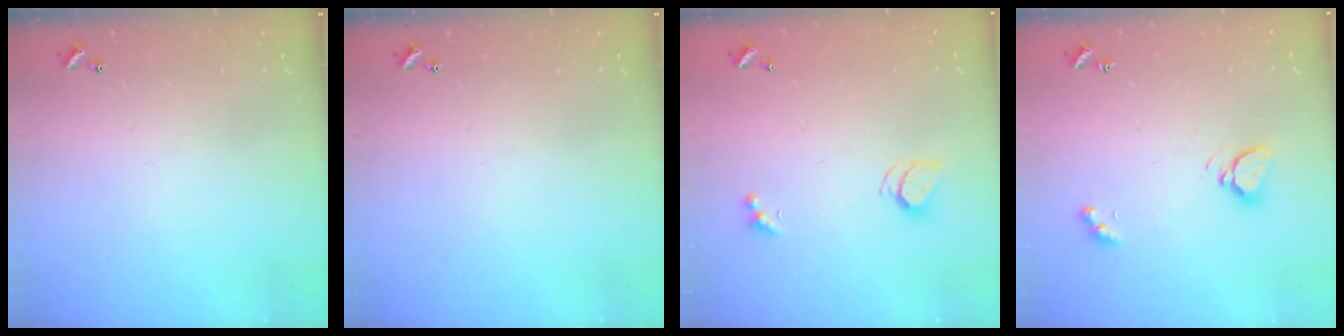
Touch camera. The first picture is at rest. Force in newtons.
{"total": 0.0}
{"total": 2.5, "press": 2.4, "slide": 0.6}
{"total": 3.4, "press": 3.4, "slide": 0.3}